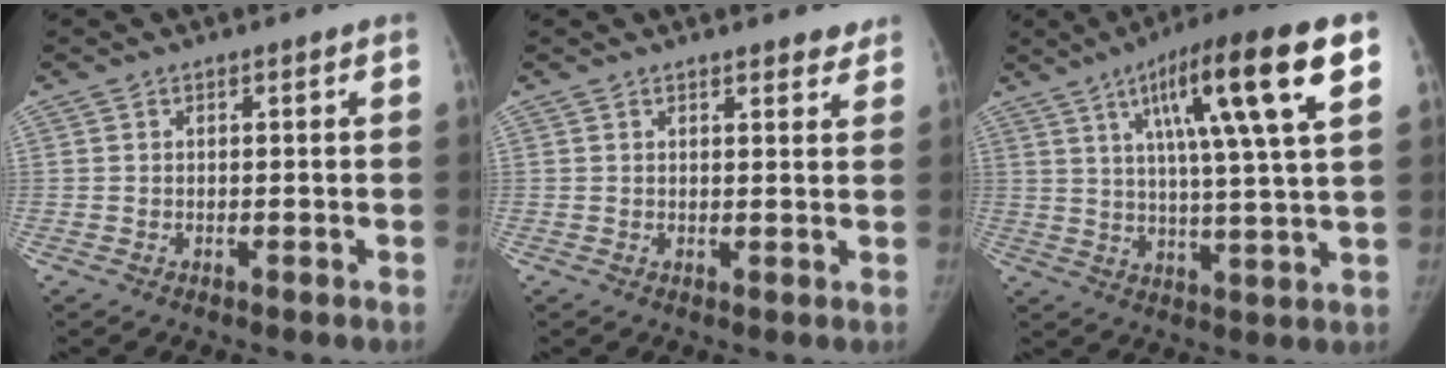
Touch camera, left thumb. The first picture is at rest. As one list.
[{"total": 3.7, "force": [3.1, 1.3, 1.4], "torque": [0.010, -0.012, 0.035]}, {"total": 18.9, "force": [7.8, 2.4, 17.0], "torque": [-0.259, -0.010, 0.115]}]